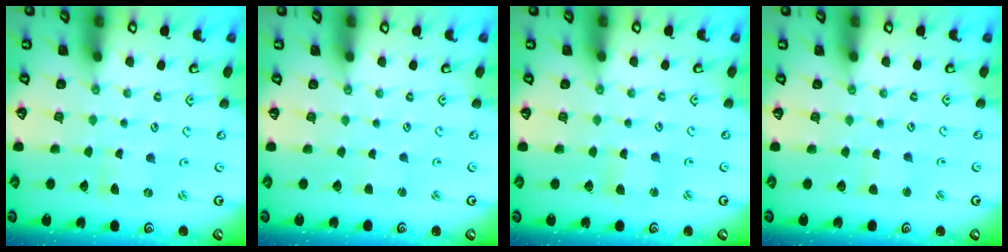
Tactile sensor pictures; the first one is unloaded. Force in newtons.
{"total": 1.3, "press": 1.2, "slide": 0.3}
{"total": 1.8, "press": 1.8, "slide": 0.3}
{"total": 2.5, "press": 2.5, "slide": 0.5}